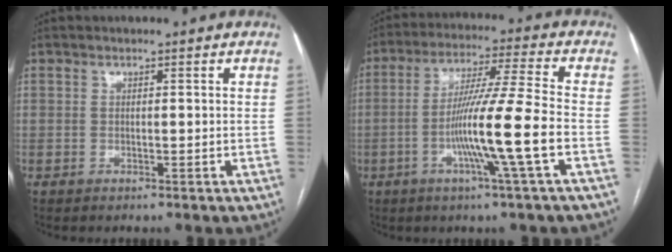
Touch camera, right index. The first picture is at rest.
{"total": 12.4, "force": [-3.7, -1.9, 11.7], "torque": [-0.216, -0.008, -0.072]}